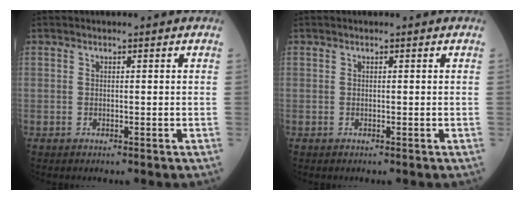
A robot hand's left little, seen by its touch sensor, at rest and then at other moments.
{"total": 0.0}